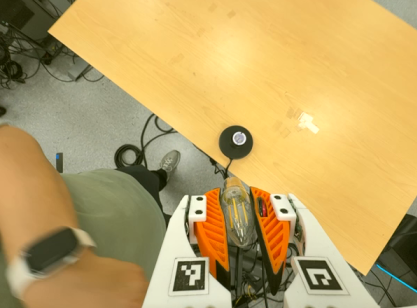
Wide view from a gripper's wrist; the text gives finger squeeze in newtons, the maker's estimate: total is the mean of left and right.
{"total": 20.6, "left": 22.4, "right": 18.9}